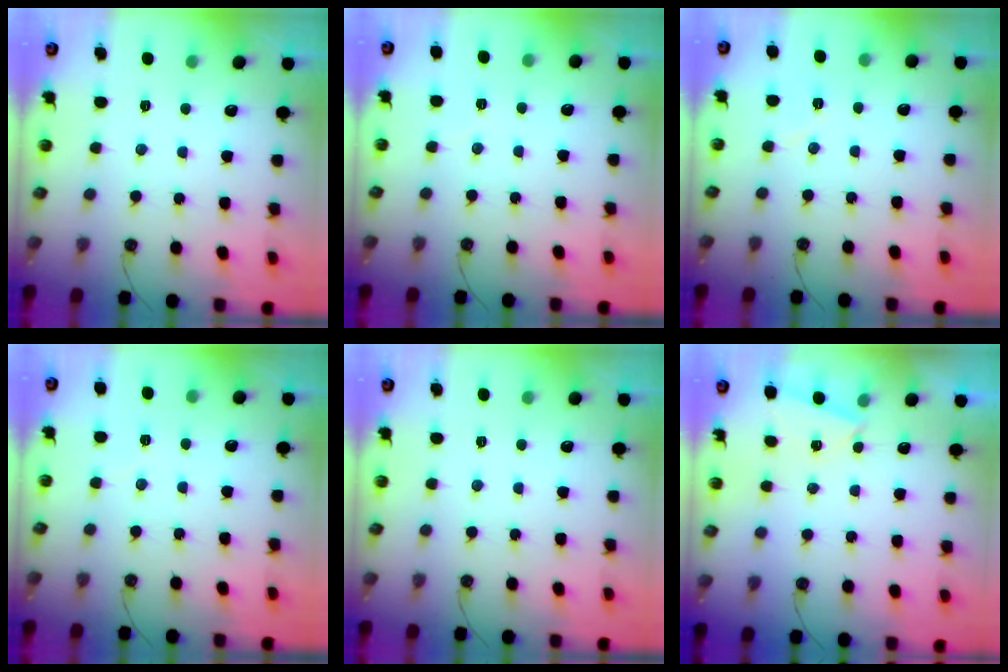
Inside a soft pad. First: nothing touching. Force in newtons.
{"total": 3.1, "press": 3.1, "slide": 0.6}
{"total": 5.8, "press": 5.5, "slide": 2.1}
{"total": 3.1, "press": 3.1, "slide": 0.6}
{"total": 0.0}
{"total": 2.8, "press": 1.5, "slide": 2.3}